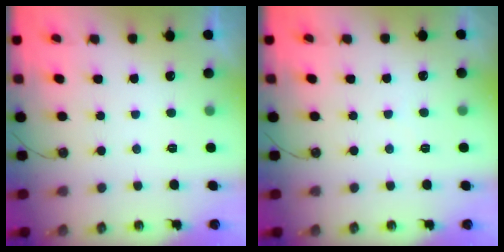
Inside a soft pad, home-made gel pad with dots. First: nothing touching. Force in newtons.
{"total": 2.1, "press": 2.0, "slide": 0.4}